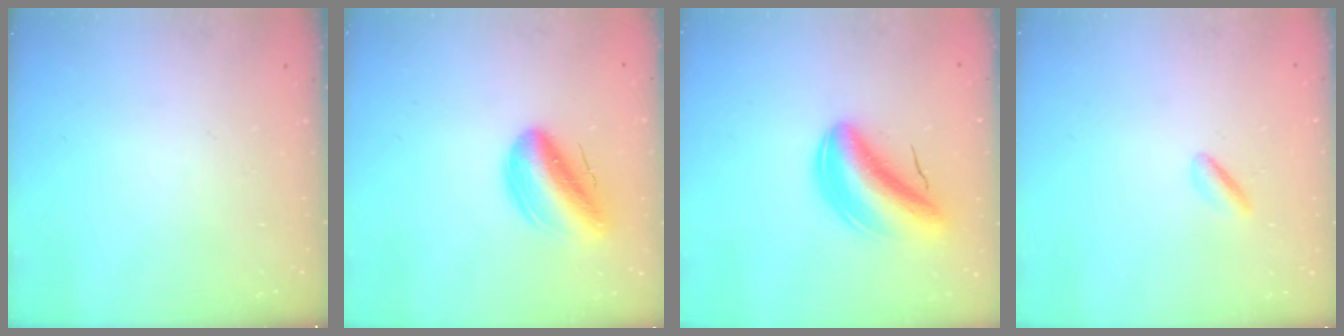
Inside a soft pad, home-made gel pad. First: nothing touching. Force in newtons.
{"total": 14.1, "press": 13.6, "slide": 3.8}
{"total": 9.1, "press": 8.7, "slide": 2.7}
{"total": 1.6, "press": 1.3, "slide": 0.8}